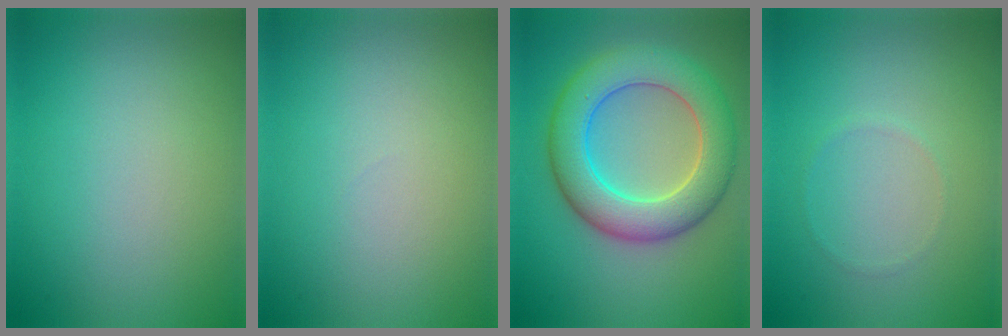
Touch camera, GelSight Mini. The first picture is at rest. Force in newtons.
{"total": 0.0}
{"total": 8.3, "press": 8.3, "slide": 0.6}
{"total": 0.5, "press": 0.5, "slide": 0.1}